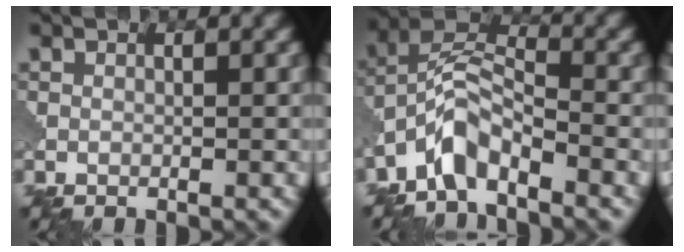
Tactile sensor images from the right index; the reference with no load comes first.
{"total": 4.6, "force": [-3.3, 1.5, 2.8], "torque": [-0.054, 0.016, -0.075]}